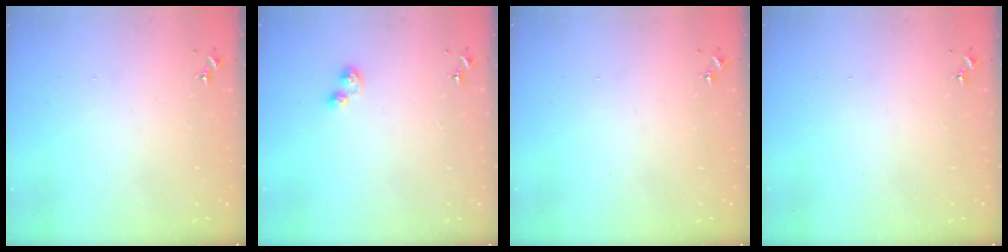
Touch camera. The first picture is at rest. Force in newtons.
{"total": 5.4, "press": 5.4, "slide": 0.8}
{"total": 0.0}
{"total": 0.0}